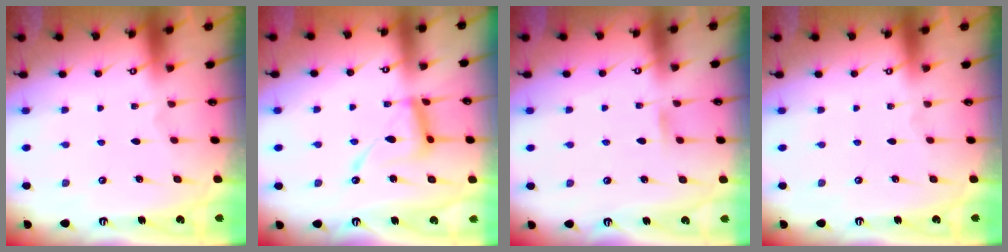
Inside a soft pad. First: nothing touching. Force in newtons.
{"total": 13.1, "press": 13.0, "slide": 1.2}
{"total": 4.2, "press": 4.2, "slide": 0.3}
{"total": 0.0}